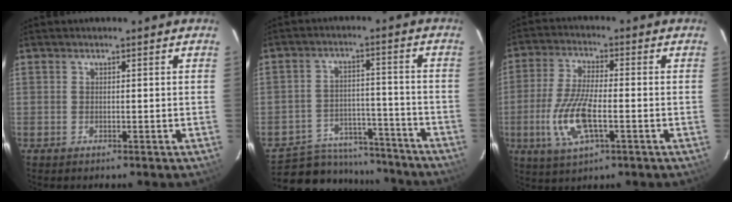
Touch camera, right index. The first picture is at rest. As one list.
[{"total": 17.6, "force": [-15.1, 7.7, 4.7], "torque": [-0.112, 0.031, -0.199]}, {"total": 11.5, "force": [-3.2, 3.8, 10.4], "torque": [-0.224, -0.008, -0.062]}]